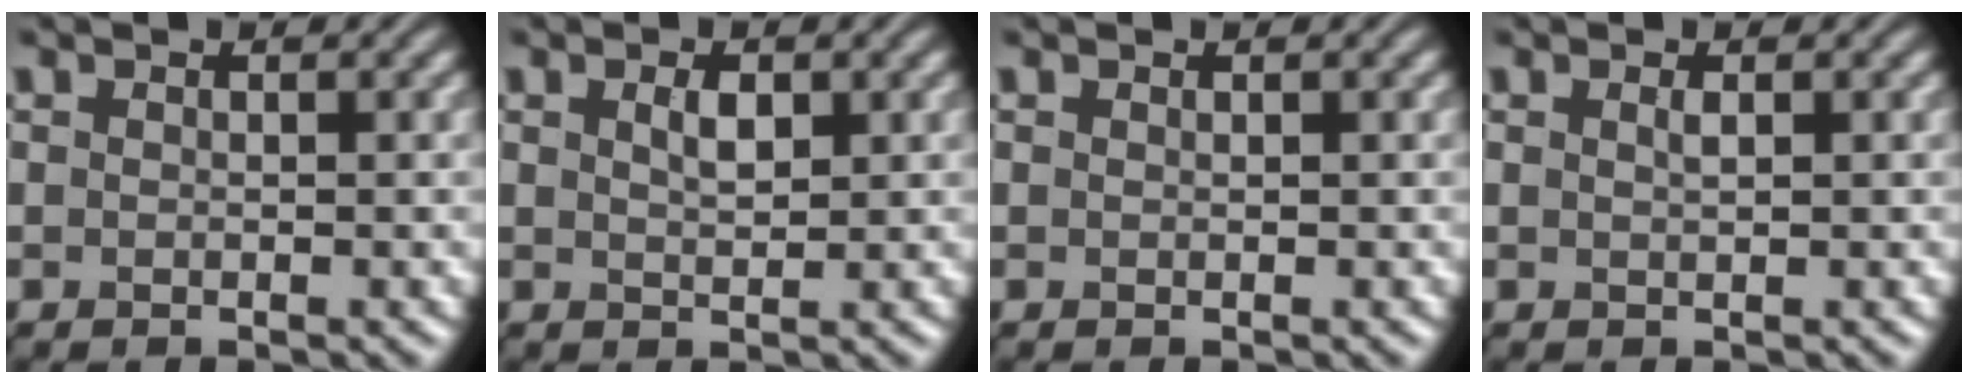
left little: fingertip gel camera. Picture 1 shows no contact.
{"total": 1.6, "force": [0.7, 0.7, 1.2], "torque": [-0.025, 0.001, 0.016]}
{"total": 0.0}
{"total": 0.7, "force": [0.3, 0.2, 0.6], "torque": [-0.010, 0.003, 0.005]}